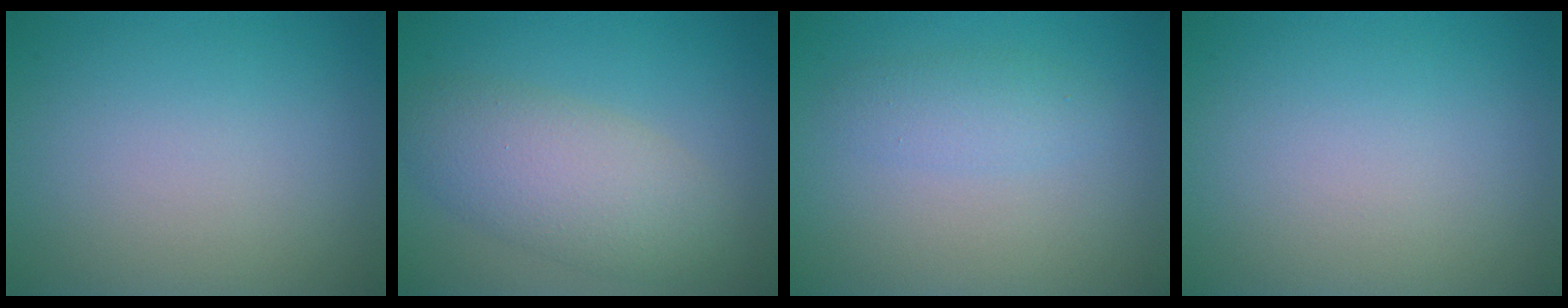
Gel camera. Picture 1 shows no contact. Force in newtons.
{"total": 5.5, "press": 5.5, "slide": 0.2}
{"total": 1.8, "press": 1.8, "slide": 0.0}
{"total": 0.0}